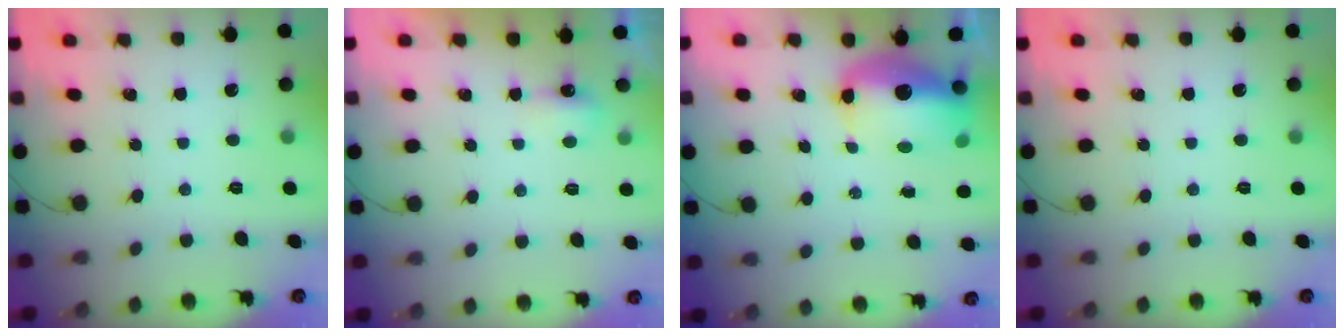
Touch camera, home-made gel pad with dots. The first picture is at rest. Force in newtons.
{"total": 3.5, "press": 3.4, "slide": 0.7}
{"total": 13.8, "press": 13.4, "slide": 3.2}
{"total": 0.0}